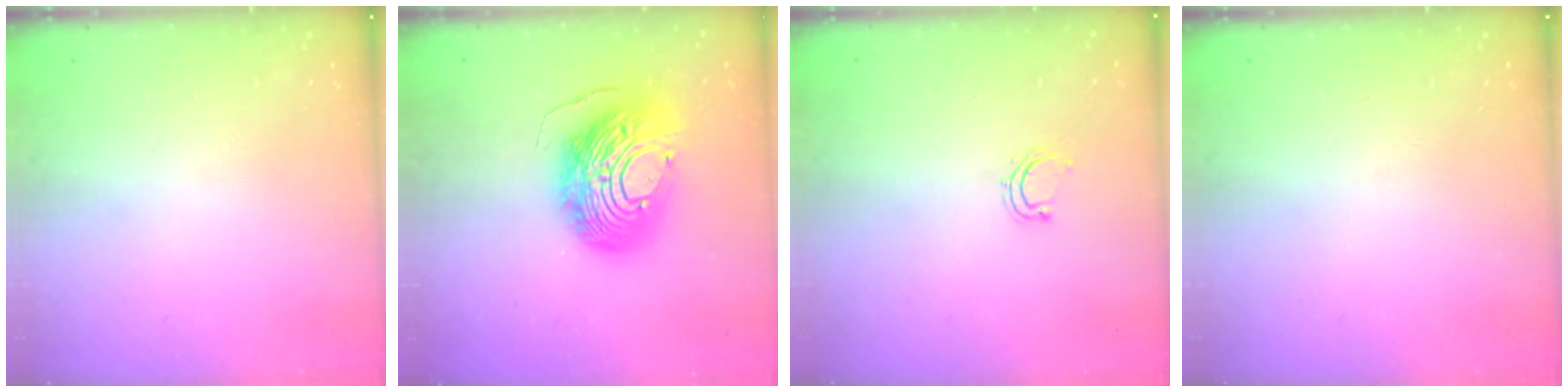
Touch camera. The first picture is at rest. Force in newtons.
{"total": 18.2, "press": 18.1, "slide": 1.7}
{"total": 4.0, "press": 3.8, "slide": 1.1}
{"total": 0.0}